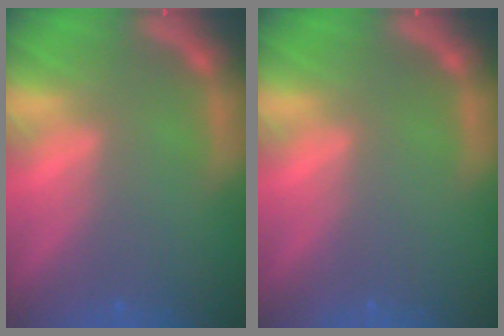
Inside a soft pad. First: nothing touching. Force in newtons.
{"total": 0.0}